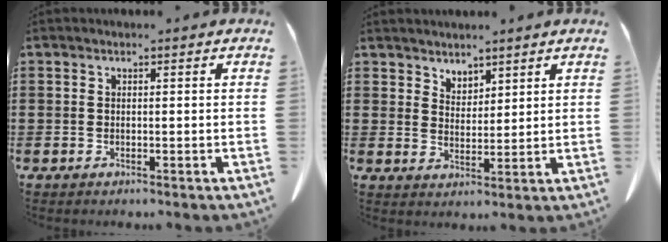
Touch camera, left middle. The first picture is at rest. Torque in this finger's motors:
{"motor_torque": [0.04, 0.05, -0.01, 0.01]}